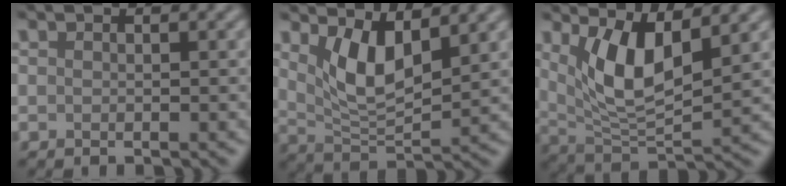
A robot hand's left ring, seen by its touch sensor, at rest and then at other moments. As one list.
[{"total": 5.2, "force": [2.3, 2.0, 4.2], "torque": [-0.087, -0.013, 0.048]}, {"total": 6.5, "force": [2.4, 2.5, 5.5], "torque": [-0.114, -0.015, 0.050]}]